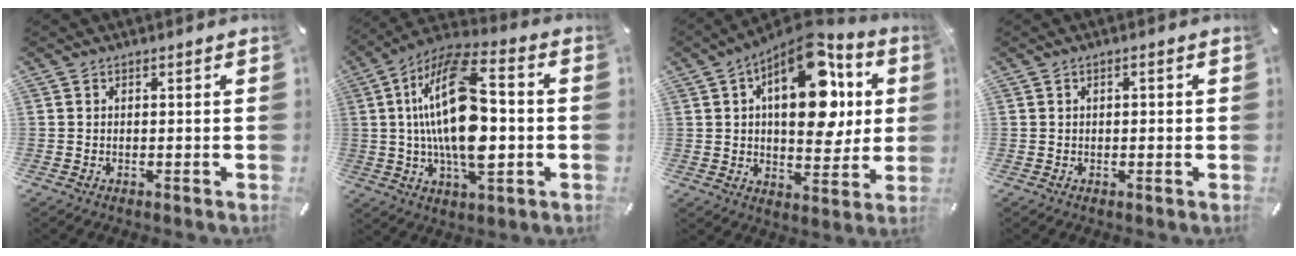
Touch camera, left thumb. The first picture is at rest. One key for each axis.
{"total": 21.5, "fx": 0.5, "fy": 10.2, "fz": 19.0, "tx": -0.376, "ty": -0.006, "tz": 0.004}
{"total": 20.4, "fx": 7.3, "fy": 11.2, "fz": 15.3, "tx": -0.225, "ty": -0.038, "tz": 0.119}
{"total": 1.3, "fx": -0.1, "fy": 0.6, "fz": 1.1, "tx": -0.020, "ty": 0.004, "tz": -0.003}